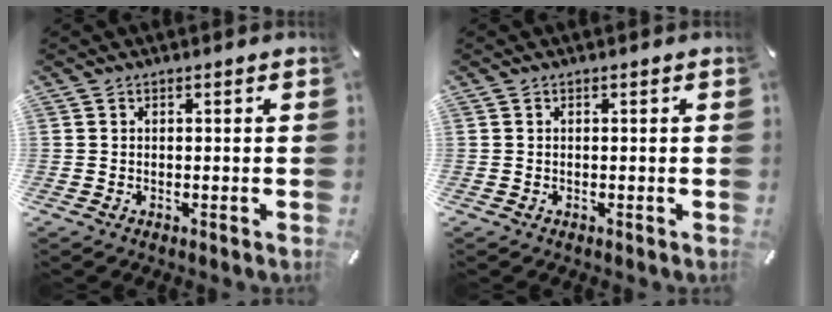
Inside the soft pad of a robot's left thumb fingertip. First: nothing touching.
{"total": 0.0}